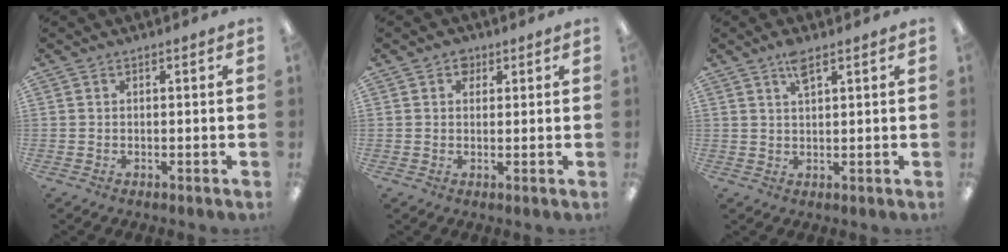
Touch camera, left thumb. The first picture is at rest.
{"total": 2.7, "force": [1.6, 1.9, 1.0], "torque": [-0.007, -0.002, 0.026]}
{"total": 3.8, "force": [2.5, 1.0, 2.6], "torque": [-0.052, 0.000, 0.043]}